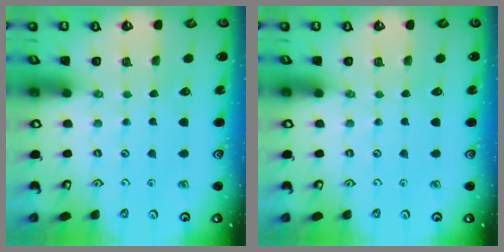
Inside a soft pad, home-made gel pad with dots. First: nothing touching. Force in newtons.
{"total": 0.0}